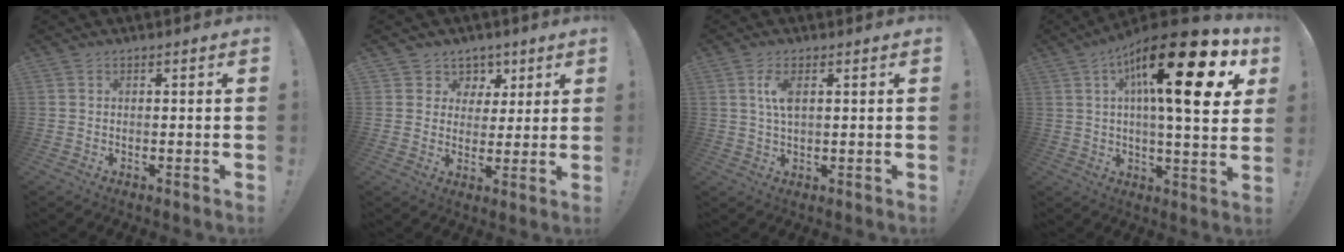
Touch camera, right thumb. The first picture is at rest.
{"total": 6.5, "force": [2.2, 6.1, 0.7], "torque": [-0.010, -0.019, 0.047]}
{"total": 4.9, "force": [1.4, 2.0, 4.2], "torque": [-0.071, 0.000, 0.021]}
{"total": 25.2, "force": [9.3, 7.0, 22.3], "torque": [-0.343, -0.047, 0.143]}